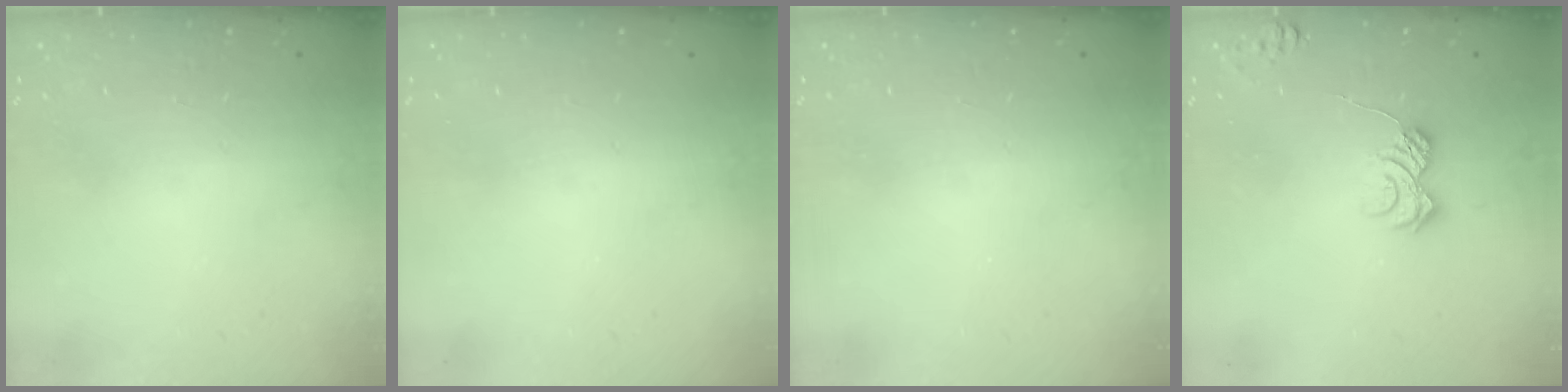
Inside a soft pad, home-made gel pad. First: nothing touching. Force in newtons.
{"total": 0.0}
{"total": 0.0}
{"total": 7.7, "press": 7.7, "slide": 0.9}